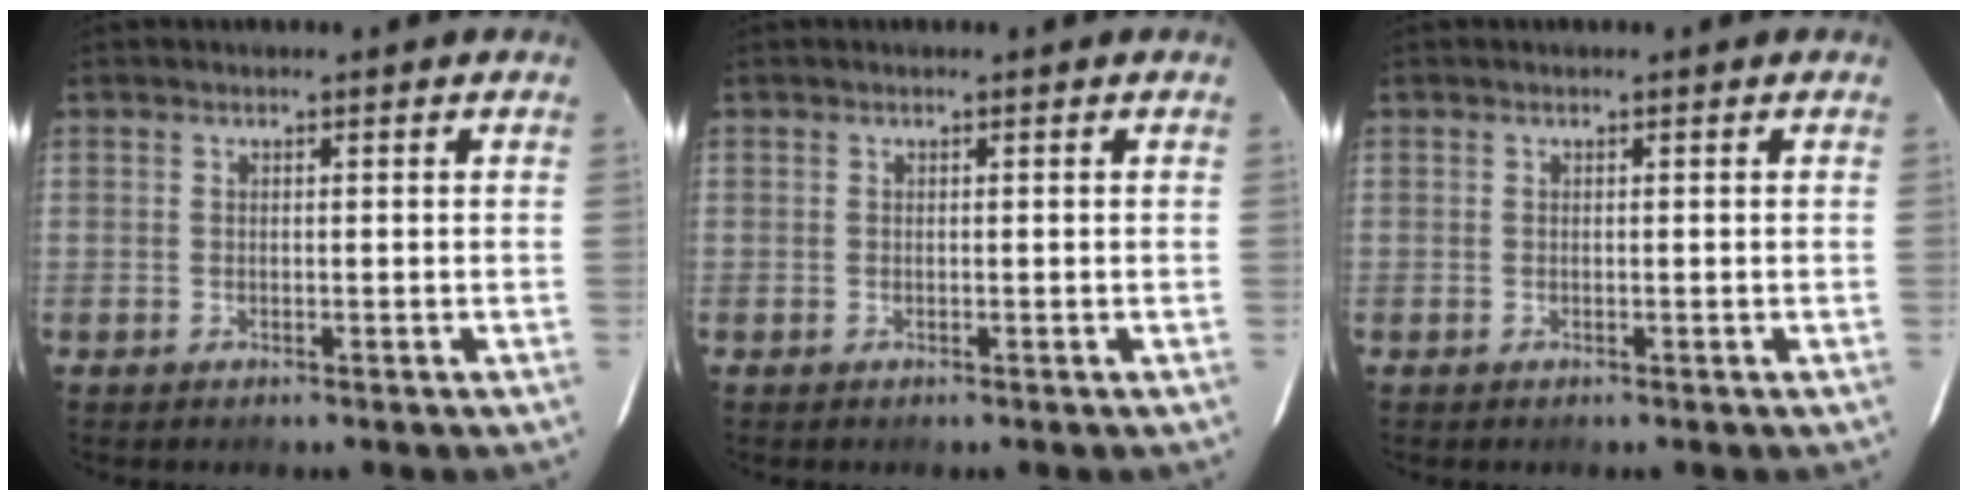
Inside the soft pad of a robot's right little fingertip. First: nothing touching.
{"total": 0.0}
{"total": 0.0}